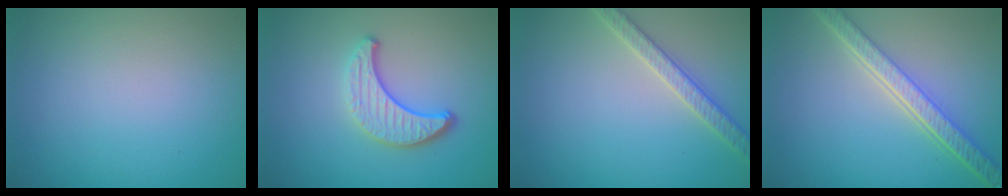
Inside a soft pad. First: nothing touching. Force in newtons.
{"total": 3.8, "press": 3.0, "slide": 2.3}
{"total": 2.8, "press": 2.8, "slide": 0.4}
{"total": 5.7, "press": 4.2, "slide": 3.9}